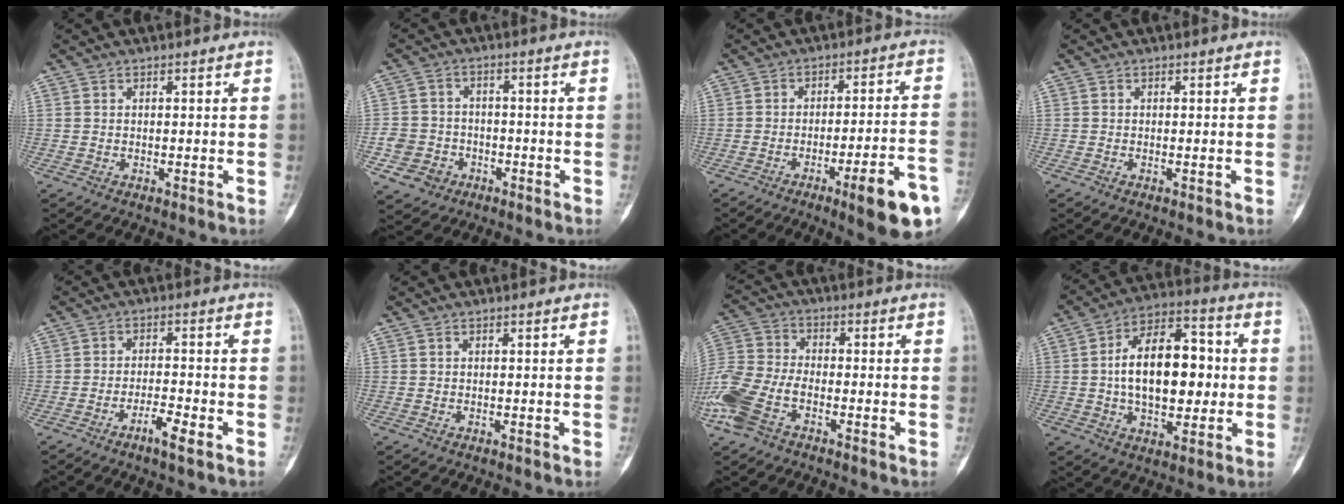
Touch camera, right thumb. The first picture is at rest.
{"total": 7.0, "force": [-3.0, 6.0, 1.9], "torque": [-0.016, 0.024, -0.047]}
{"total": 13.5, "force": [-6.7, 2.0, 11.5], "torque": [-0.148, 0.031, -0.086]}
{"total": 0.0}
{"total": 4.3, "force": [-2.6, 0.5, 3.4], "torque": [-0.067, 0.016, -0.049]}
{"total": 0.0}
{"total": 12.4, "force": [-5.6, 6.8, 8.7], "torque": [-0.211, 0.016, -0.118]}
{"total": 18.1, "force": [0.5, 10.3, 14.9], "torque": [-0.206, 0.025, 0.006]}